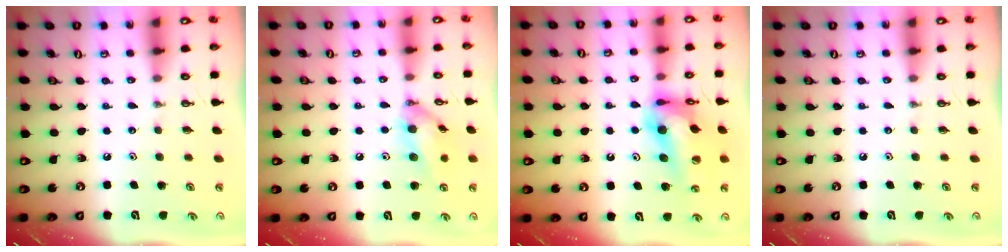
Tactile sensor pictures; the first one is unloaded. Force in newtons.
{"total": 12.3, "press": 12.3, "slide": 0.9}
{"total": 16.8, "press": 16.7, "slide": 1.8}
{"total": 0.0}